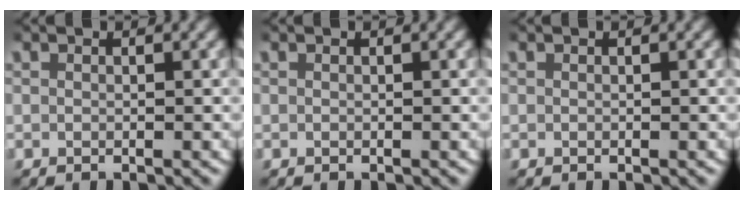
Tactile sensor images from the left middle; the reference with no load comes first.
{"total": 0.0}
{"total": 0.0}